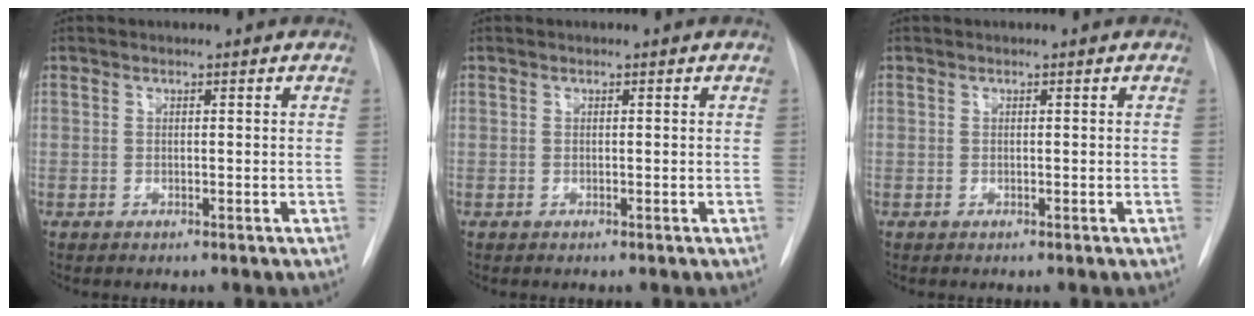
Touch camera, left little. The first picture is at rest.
{"total": 0.0}
{"total": 0.0}